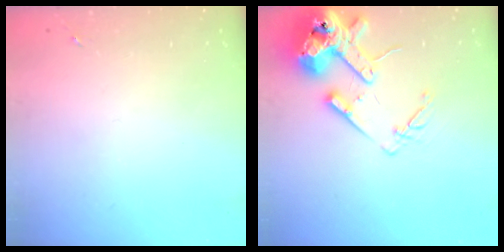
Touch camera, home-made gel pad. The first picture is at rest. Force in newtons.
{"total": 16.1, "press": 15.9, "slide": 2.4}